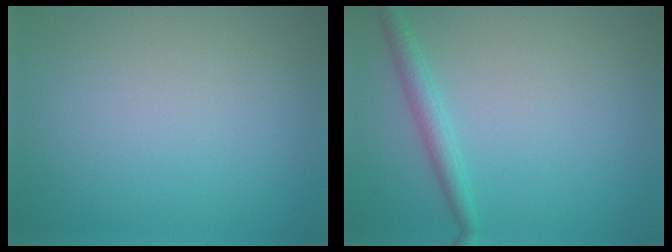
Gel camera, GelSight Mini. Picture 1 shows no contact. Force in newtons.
{"total": 2.1, "press": 2.1, "slide": 0.1}